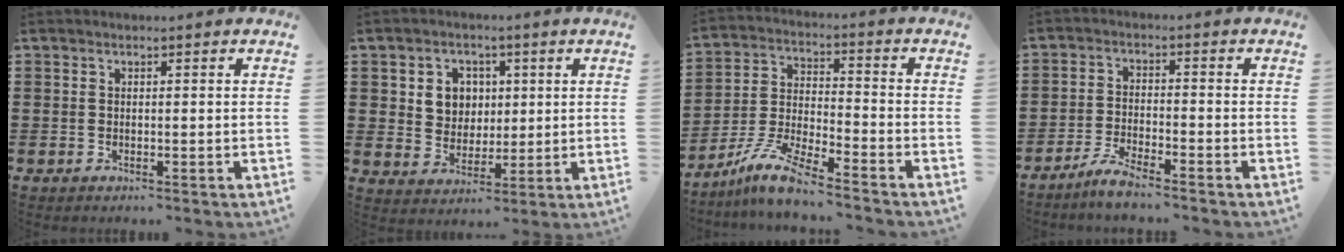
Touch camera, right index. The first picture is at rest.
{"total": 5.4, "force": [1.3, 4.9, 1.7], "torque": [-0.049, 0.013, 0.020]}
{"total": 8.0, "force": [-7.0, 0.2, 3.9], "torque": [-0.101, -0.010, -0.143]}
{"total": 3.8, "force": [-3.5, -0.1, 1.4], "torque": [-0.041, -0.004, -0.071]}